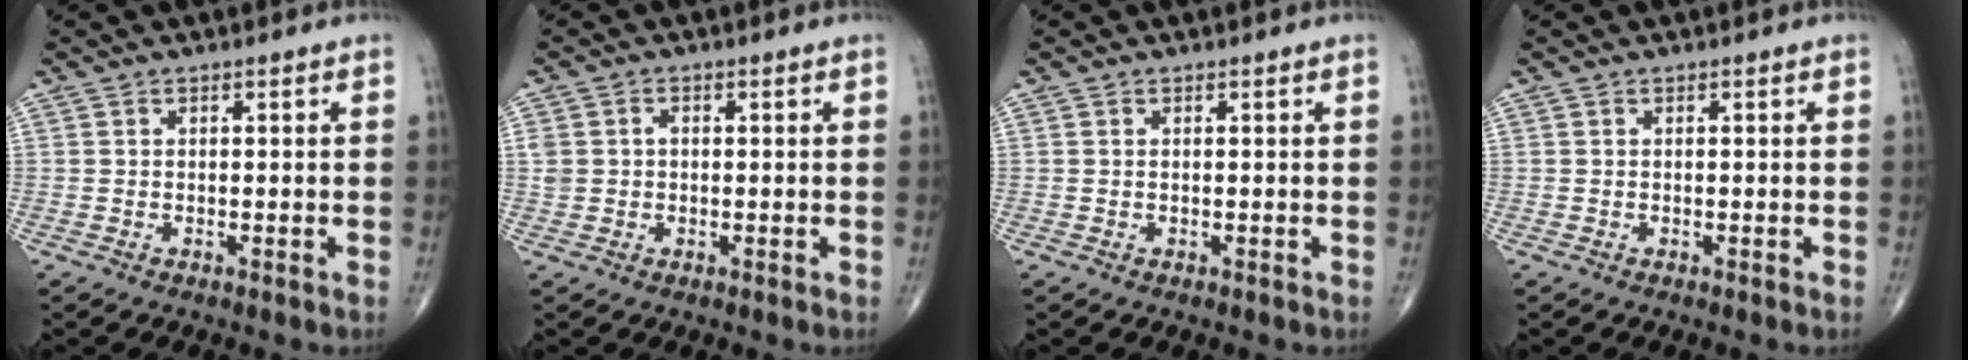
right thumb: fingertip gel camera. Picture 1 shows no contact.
{"total": 3.1, "force": [0.3, 2.6, 1.7], "torque": [-0.030, 0.010, 0.010]}
{"total": 0.0}
{"total": 0.0}